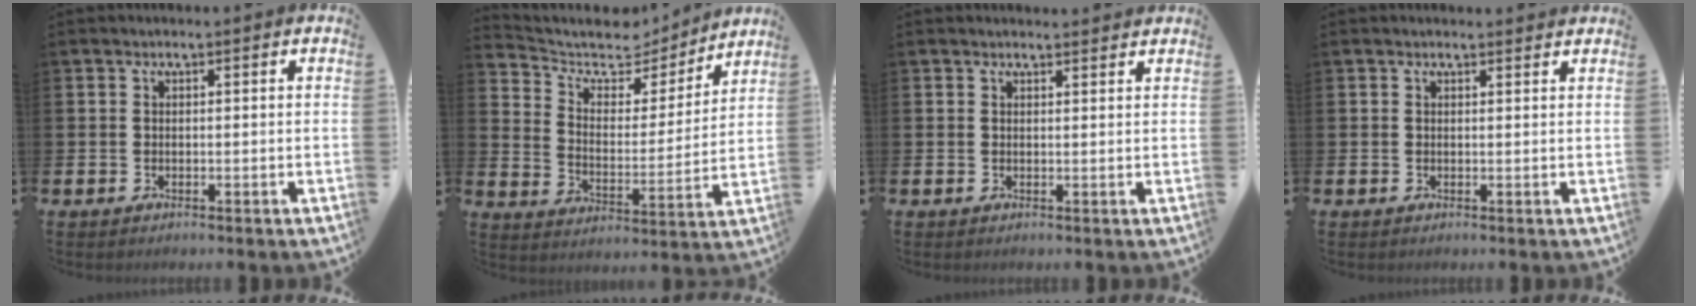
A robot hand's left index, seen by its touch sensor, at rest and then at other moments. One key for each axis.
{"total": 6.2, "fx": 5.5, "fy": 2.7, "fz": 1.1, "tx": -0.056, "ty": -0.045, "tz": 0.089}
{"total": 1.2, "fx": 1.2, "fy": 0.2, "fz": 0.1, "tx": 0.009, "ty": -0.005, "tz": 0.020}
{"total": 0.8, "fx": 0.8, "fy": 0.1, "fz": 0.2, "tx": 0.008, "ty": -0.003, "tz": 0.012}